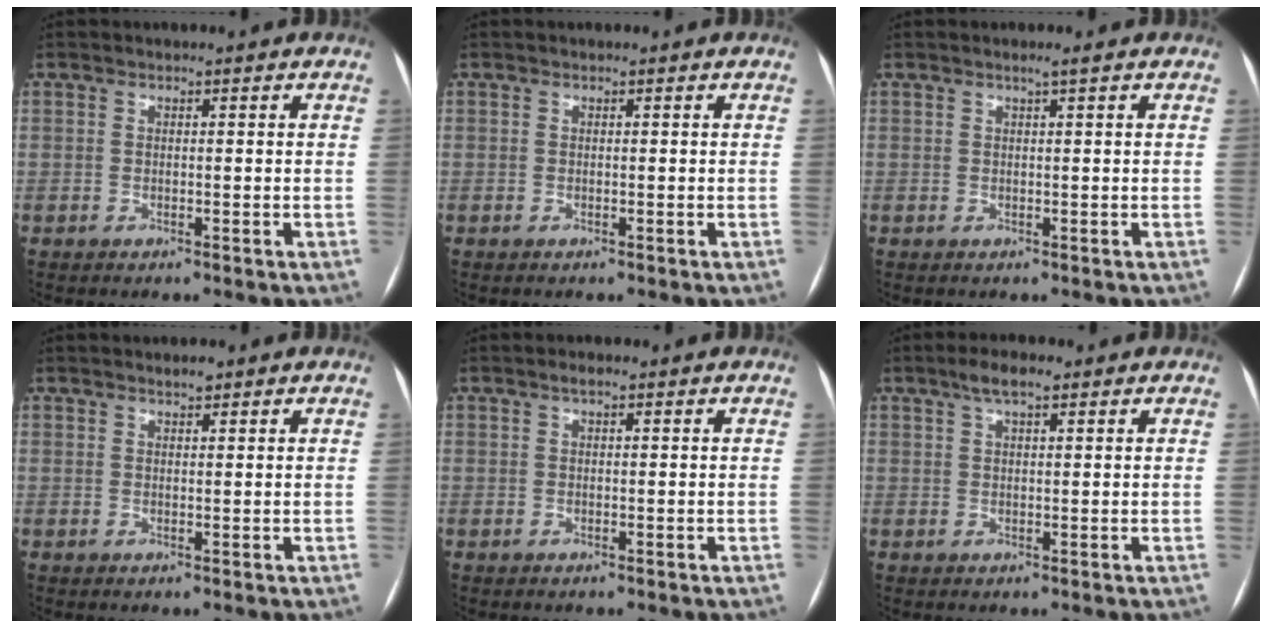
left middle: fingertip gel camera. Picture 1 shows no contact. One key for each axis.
{"total": 0.0}
{"total": 0.9, "fx": 0.5, "fy": -0.2, "fz": 0.6, "tx": -0.017, "ty": -0.001, "tz": 0.014}
{"total": 1.3, "fx": 1.1, "fy": 0.4, "fz": 0.7, "tx": -0.014, "ty": 0.003, "tz": 0.019}
{"total": 1.1, "fx": 0.6, "fy": 0.3, "fz": 0.9, "tx": -0.017, "ty": 0.008, "tz": 0.010}
{"total": 3.9, "fx": 2.5, "fy": 1.1, "fz": 2.8, "tx": -0.056, "ty": 0.014, "tz": 0.044}